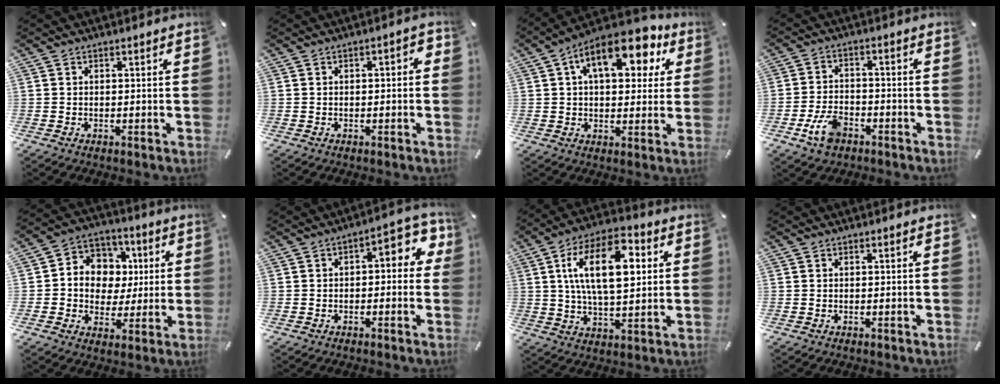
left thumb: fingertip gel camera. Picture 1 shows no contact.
{"total": 2.1, "force": [-0.9, 1.0, 1.6], "torque": [-0.026, 0.008, -0.017]}
{"total": 14.8, "force": [6.7, 7.9, 10.6], "torque": [-0.153, -0.018, 0.109]}
{"total": 7.5, "force": [-3.8, 4.6, 4.5], "torque": [-0.106, 0.010, -0.073]}
{"total": 9.8, "force": [0.0, 9.5, 2.4], "torque": [-0.047, 0.006, 0.006]}
{"total": 7.1, "force": [0.7, 3.6, 6.1], "torque": [-0.077, -0.010, 0.003]}
{"total": 17.3, "force": [4.6, 9.0, 14.0], "torque": [-0.247, 0.003, 0.072]}
{"total": 0.0}